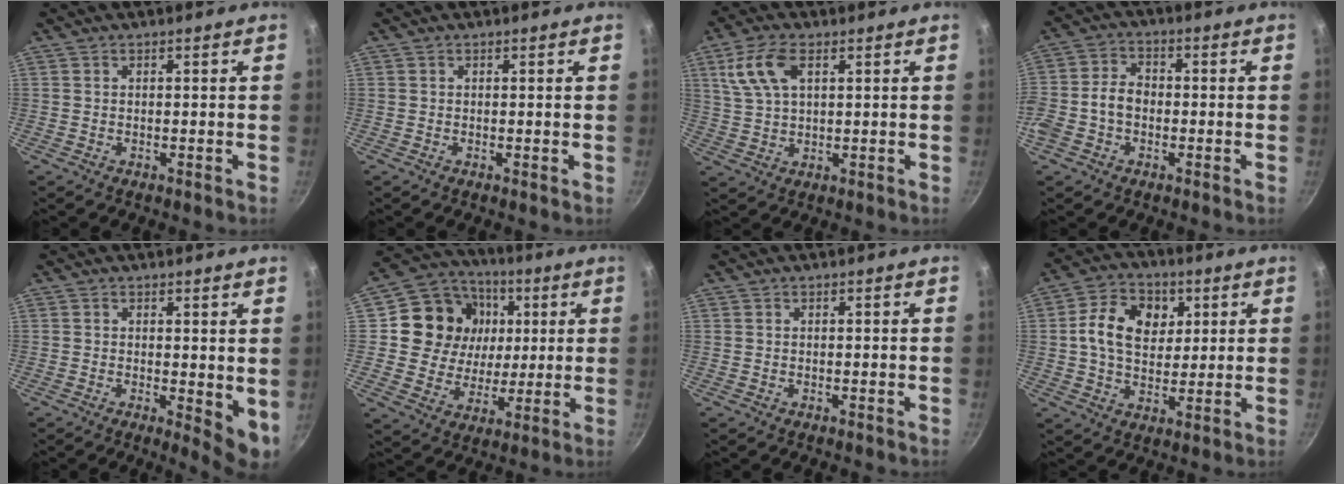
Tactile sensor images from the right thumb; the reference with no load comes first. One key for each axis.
{"total": 0.0}
{"total": 8.7, "fx": 3.4, "fy": 4.5, "fz": 6.7, "tx": -0.133, "ty": 0.006, "tz": 0.068}
{"total": 8.0, "fx": -1.8, "fy": 5.9, "fz": 5.0, "tx": -0.088, "ty": 0.032, "tz": -0.046}
{"total": 5.8, "fx": 0.5, "fy": 2.3, "fz": 5.3, "tx": -0.061, "ty": -0.010, "tz": 0.009}
{"total": 16.7, "fx": 3.6, "fy": 14.7, "fz": 7.2, "tx": -0.107, "ty": 0.007, "tz": 0.058}
{"total": 0.0}
{"total": 12.0, "fx": 3.0, "fy": 8.9, "fz": 7.5, "tx": -0.107, "ty": 0.001, "tz": 0.039}